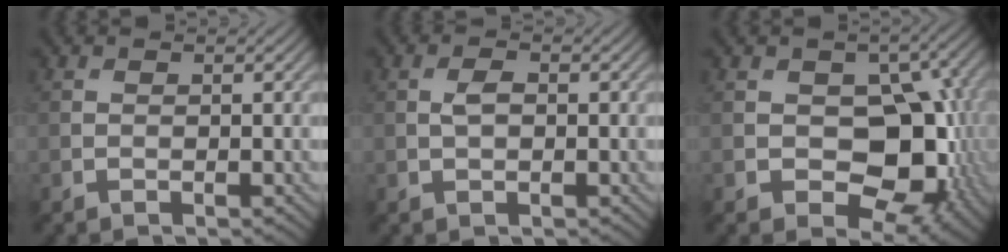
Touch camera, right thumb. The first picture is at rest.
{"total": 1.8, "force": [0.1, 1.0, 1.5], "torque": [-0.032, 0.004, 0.001]}
{"total": 10.5, "force": [-0.9, 7.2, 7.5], "torque": [-0.094, -0.007, -0.025]}